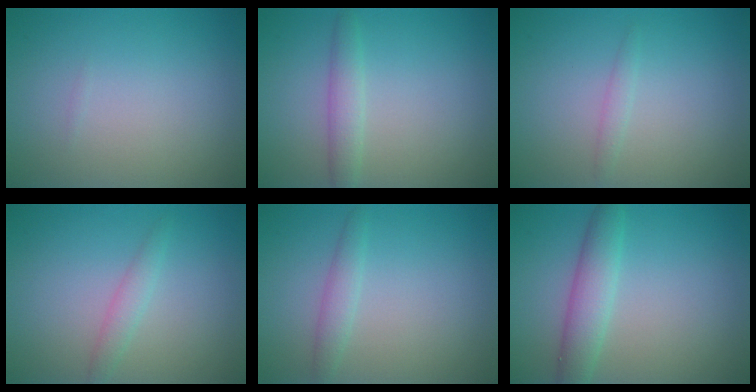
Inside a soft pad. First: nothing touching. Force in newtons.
{"total": 1.9, "press": 1.9, "slide": 0.0}
{"total": 0.9, "press": 0.9, "slide": 0.1}
{"total": 1.4, "press": 1.4, "slide": 0.0}
{"total": 1.6, "press": 1.6, "slide": 0.1}
{"total": 3.4, "press": 3.4, "slide": 0.1}